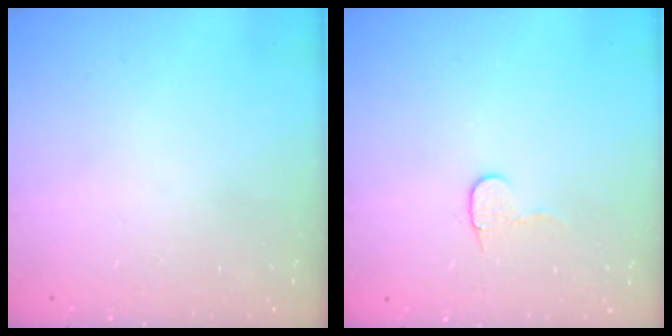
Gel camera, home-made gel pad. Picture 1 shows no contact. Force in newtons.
{"total": 6.1, "press": 6.0, "slide": 0.5}